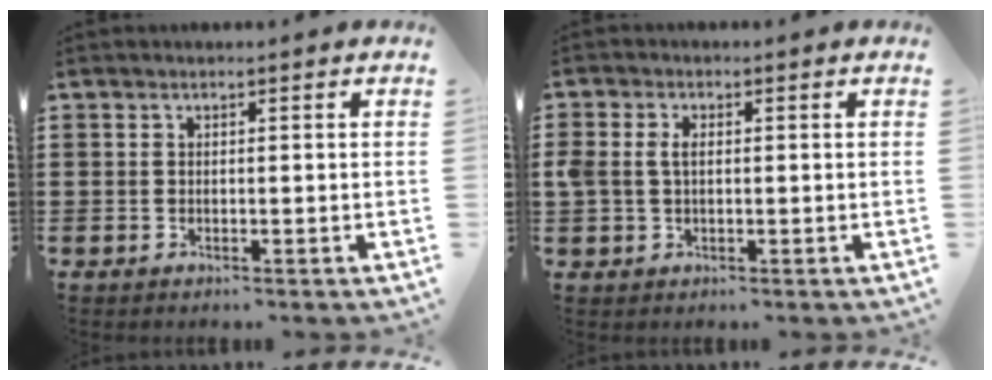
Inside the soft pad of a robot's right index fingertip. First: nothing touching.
{"total": 2.6, "force": [0.3, 1.7, 2.0], "torque": [-0.050, 0.006, 0.002]}